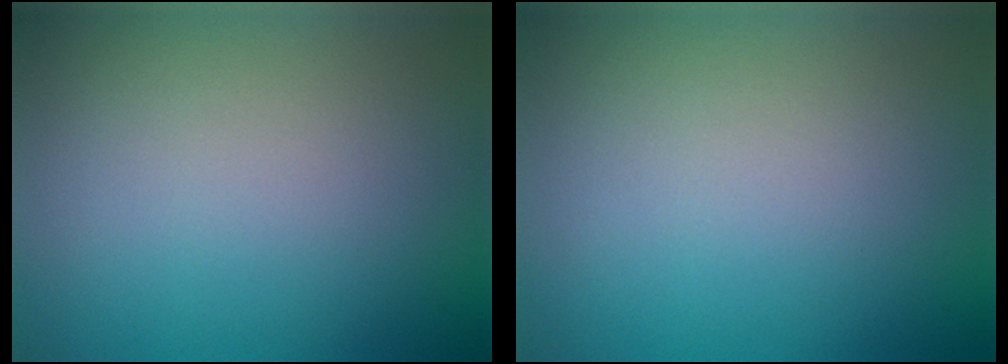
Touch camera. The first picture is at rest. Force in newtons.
{"total": 0.0}